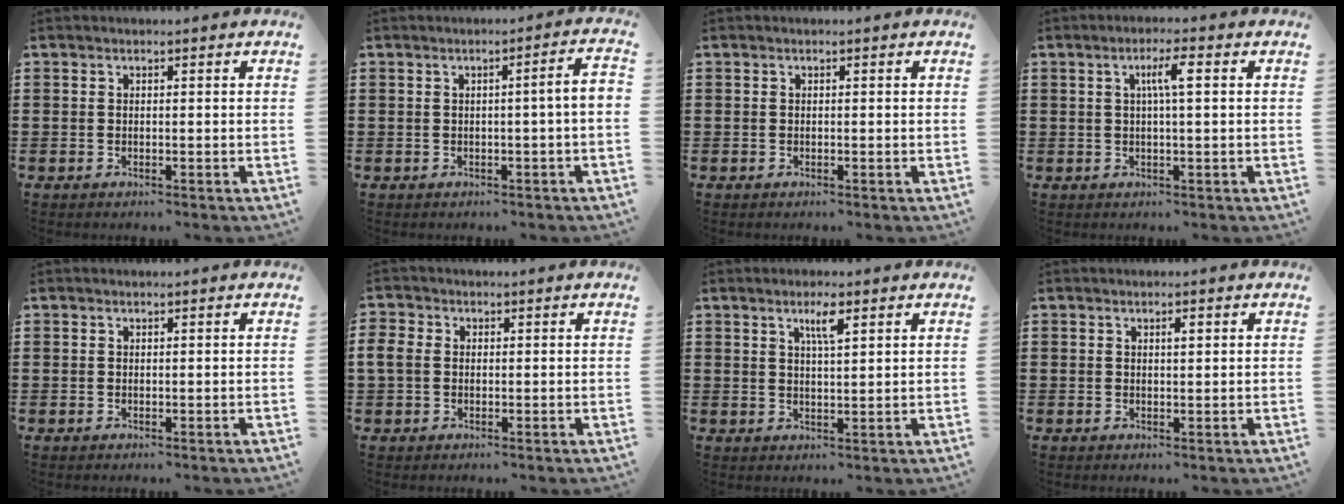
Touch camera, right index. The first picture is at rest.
{"total": 3.2, "force": [-0.5, -0.2, 3.2], "torque": [-0.054, -0.005, -0.011]}
{"total": 0.0}
{"total": 3.9, "force": [0.8, 0.4, 3.8], "torque": [-0.066, 0.003, 0.007]}
{"total": 0.0}
{"total": 2.6, "force": [-0.1, 2.1, 1.5], "torque": [-0.048, 0.003, -0.008]}
{"total": 3.5, "force": [2.0, 0.6, 2.8], "torque": [-0.052, 0.001, 0.031]}
{"total": 0.6, "force": [0.3, 0.3, 0.4], "torque": [-0.008, 0.001, 0.006]}